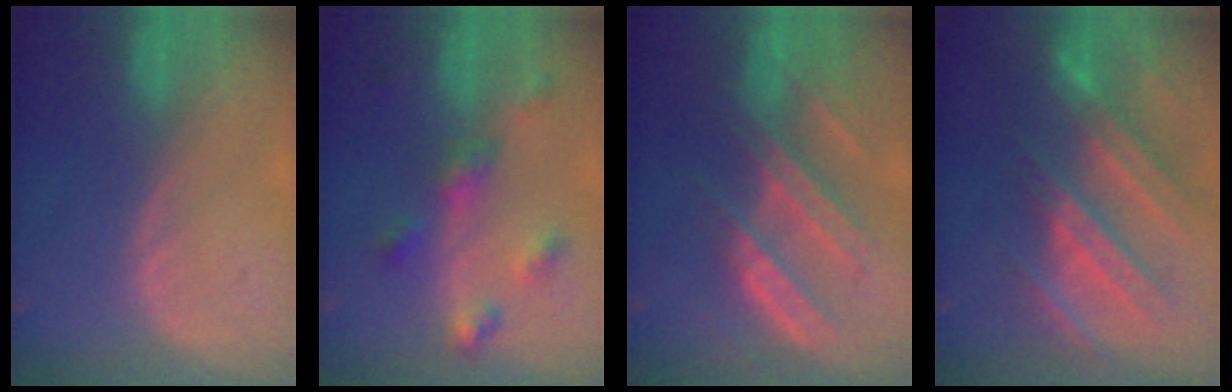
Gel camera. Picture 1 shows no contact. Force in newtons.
{"total": 6.6, "press": 5.8, "slide": 3.1}
{"total": 9.0, "press": 8.2, "slide": 3.7}
{"total": 11.1, "press": 9.8, "slide": 5.1}